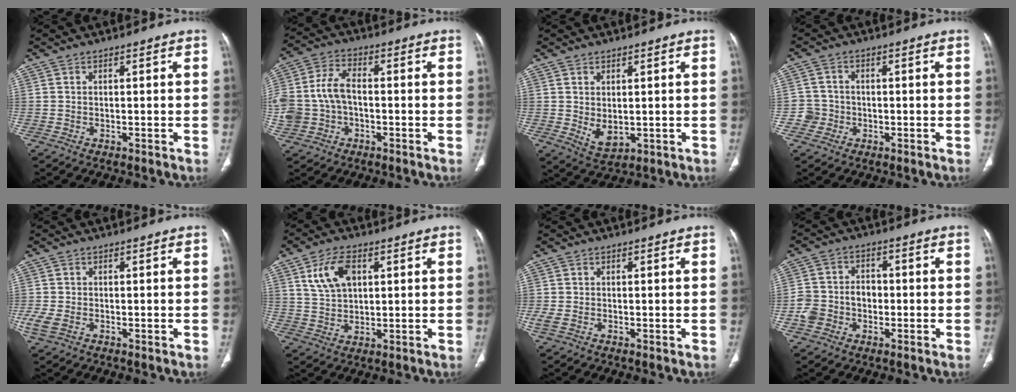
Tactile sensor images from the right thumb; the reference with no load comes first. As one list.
[{"total": 11.1, "force": [-1.2, 7.8, 7.7], "torque": [-0.167, 0.033, -0.023]}, {"total": 4.5, "force": [0.1, 2.7, 3.6], "torque": [-0.055, -0.009, 0.018]}, {"total": 3.6, "force": [-1.1, 3.5, 0.1], "torque": [0.020, 0.013, -0.026]}, {"total": 3.7, "force": [-1.1, 2.5, 2.6], "torque": [-0.073, 0.001, -0.017]}, {"total": 8.4, "force": [3.2, 5.0, 6.0], "torque": [-0.106, -0.004, 0.066]}, {"total": 1.9, "force": [-0.3, 1.2, 1.5], "torque": [-0.046, -0.001, -0.007]}, {"total": 7.6, "force": [-1.9, 6.3, 3.7], "torque": [-0.056, 0.032, -0.037]}]